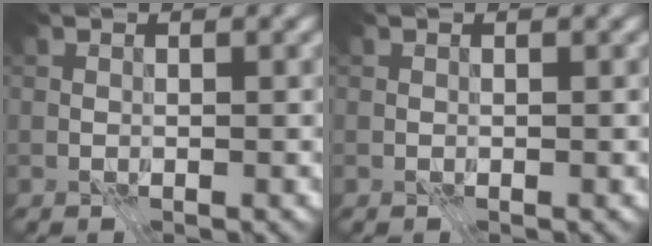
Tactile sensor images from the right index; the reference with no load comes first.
{"total": 0.0}